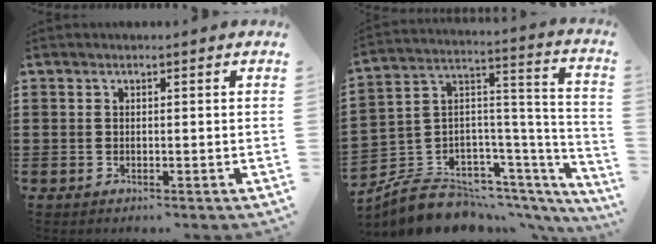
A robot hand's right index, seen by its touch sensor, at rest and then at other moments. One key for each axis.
{"total": 7.7, "fx": -6.3, "fy": 4.1, "fz": 1.3, "tx": -0.039, "ty": -0.003, "tz": -0.118}